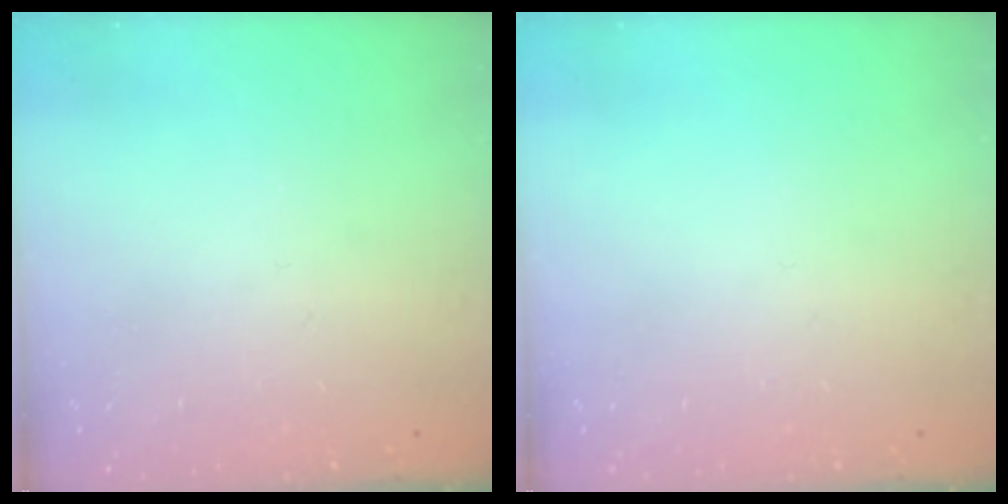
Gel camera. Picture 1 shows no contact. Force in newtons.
{"total": 0.0}